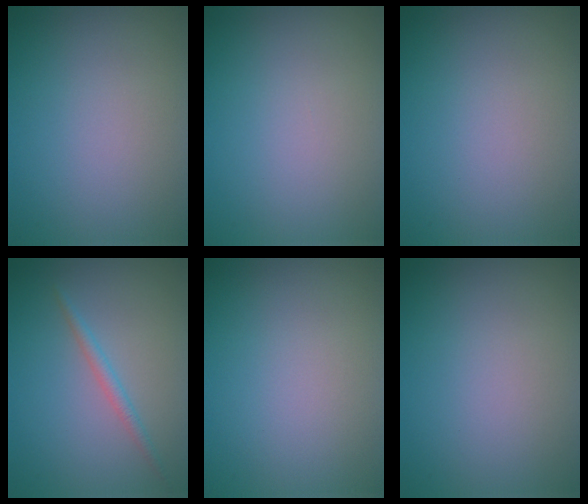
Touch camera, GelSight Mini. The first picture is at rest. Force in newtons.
{"total": 0.0}
{"total": 0.0}
{"total": 1.3, "press": 1.3, "slide": 0.0}
{"total": 0.0}
{"total": 0.0}